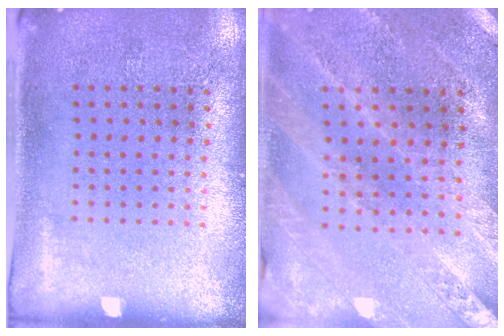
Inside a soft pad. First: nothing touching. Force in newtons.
{"total": 1.0, "press": 1.0, "slide": 0.3}